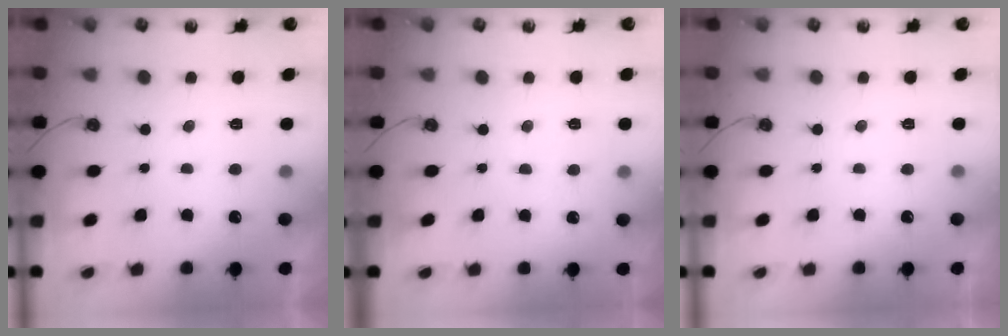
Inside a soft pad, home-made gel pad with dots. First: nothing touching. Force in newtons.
{"total": 1.9, "press": 1.9, "slide": 0.3}
{"total": 0.0}